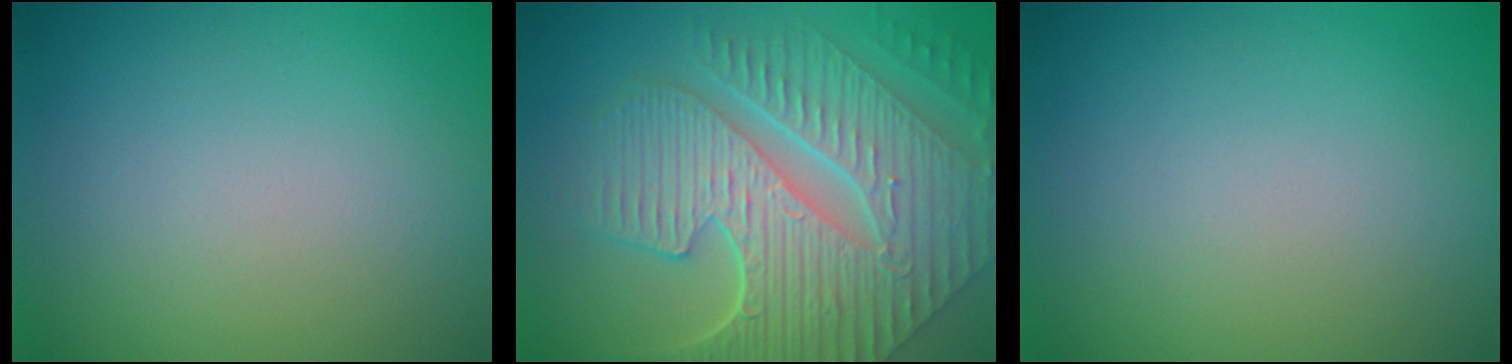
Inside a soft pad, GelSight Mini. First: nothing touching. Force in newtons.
{"total": 10.6, "press": 7.3, "slide": 7.7}
{"total": 0.0}